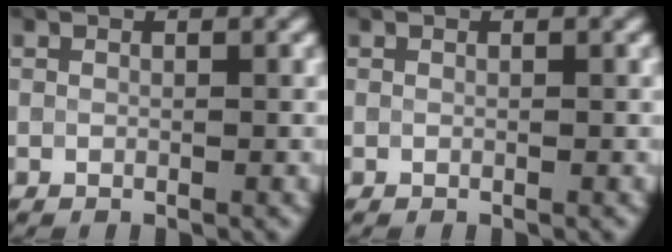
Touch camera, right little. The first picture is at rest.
{"total": 0.0}